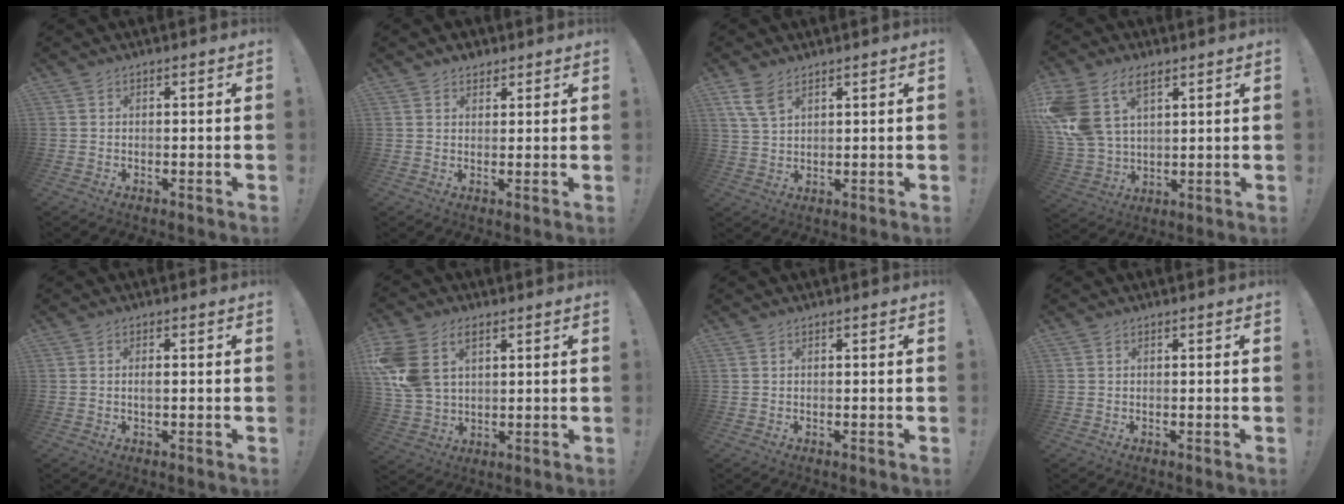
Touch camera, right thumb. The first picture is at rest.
{"total": 3.0, "force": [2.2, 2.0, 0.3], "torque": [0.006, -0.012, 0.038]}
{"total": 6.4, "force": [4.0, 3.0, 4.0], "torque": [-0.077, -0.011, 0.078]}
{"total": 15.5, "force": [7.3, 9.7, 9.6], "torque": [-0.199, -0.030, 0.139]}
{"total": 1.5, "force": [-0.2, 0.3, 1.4], "torque": [-0.030, 0.003, -0.005]}
{"total": 12.4, "force": [5.3, 8.3, 7.6], "torque": [-0.166, -0.017, 0.103]}
{"total": 0.0}
{"total": 0.0}